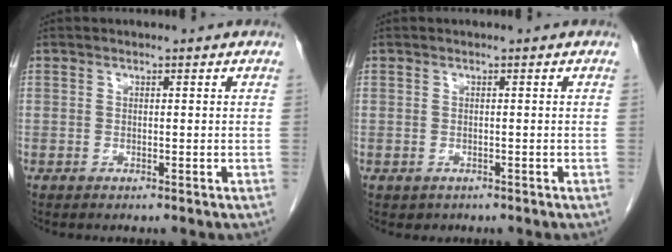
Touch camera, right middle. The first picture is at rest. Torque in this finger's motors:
{"motor_torque": [0.23, 0.05, -0.05, -0.01]}